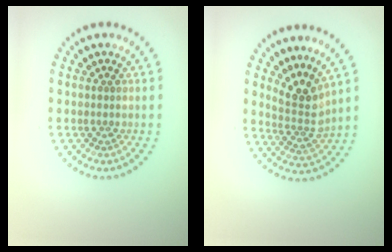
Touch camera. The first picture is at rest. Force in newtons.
{"total": 3.3, "press": 2.3, "slide": 2.4}